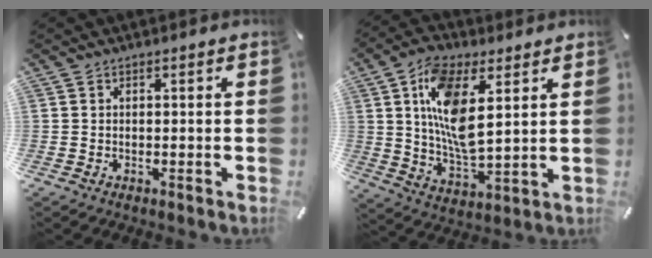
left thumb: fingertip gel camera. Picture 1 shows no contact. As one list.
[{"total": 14.0, "force": [5.2, 6.6, 11.1], "torque": [-0.233, -0.009, 0.092]}]